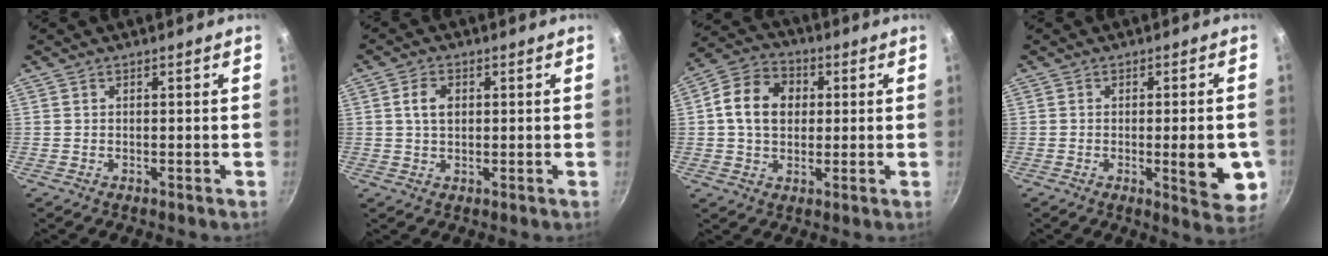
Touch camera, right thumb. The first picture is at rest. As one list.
[{"total": 4.0, "force": [0.7, 2.7, 2.8], "torque": [-0.042, 0.002, 0.011]}, {"total": 10.9, "force": [1.5, 8.5, 6.7], "torque": [-0.097, 0.013, 0.011]}, {"total": 10.0, "force": [-1.9, 2.9, 9.3], "torque": [-0.104, -0.004, -0.021]}]